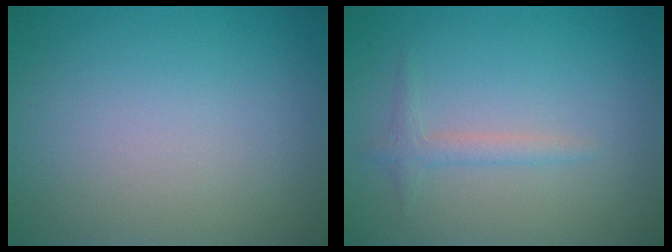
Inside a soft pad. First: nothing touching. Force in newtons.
{"total": 1.3, "press": 1.3, "slide": 0.0}